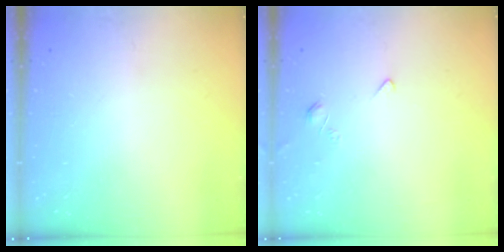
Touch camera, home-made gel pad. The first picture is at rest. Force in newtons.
{"total": 1.6, "press": 1.5, "slide": 0.5}